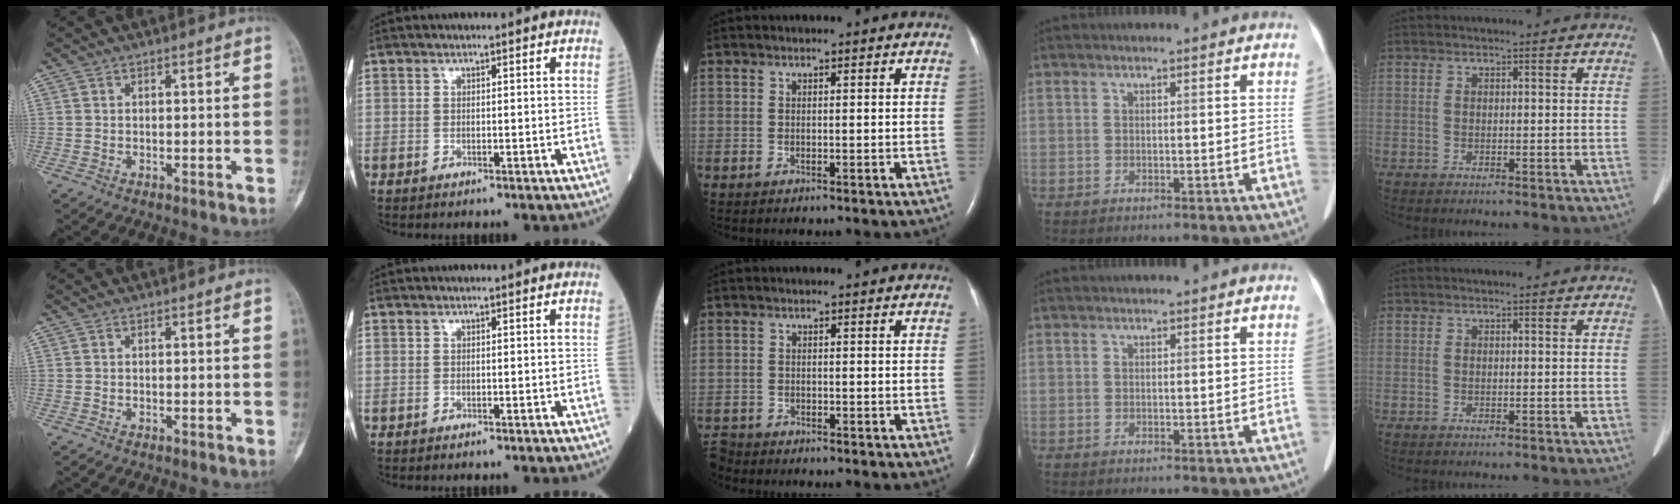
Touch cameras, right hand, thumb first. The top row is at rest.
{"middle": {"total": 2.3, "force": [-2.2, 0.5, -0.2], "torque": [0.006, -0.009, -0.041]}}